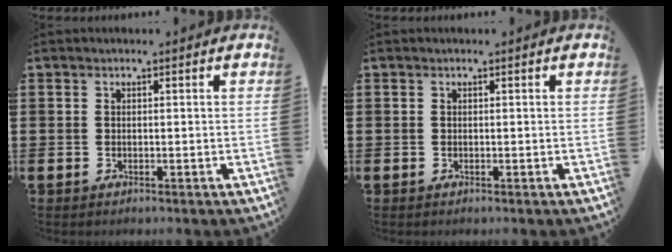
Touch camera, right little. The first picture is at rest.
{"total": 0.0}